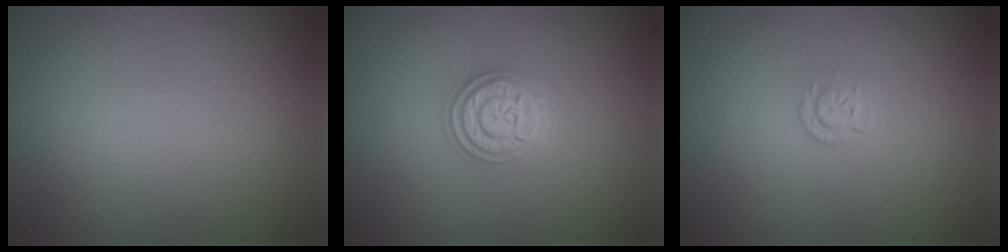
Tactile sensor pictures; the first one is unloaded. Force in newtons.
{"total": 3.7, "press": 3.7, "slide": 0.5}
{"total": 1.1, "press": 0.6, "slide": 0.9}